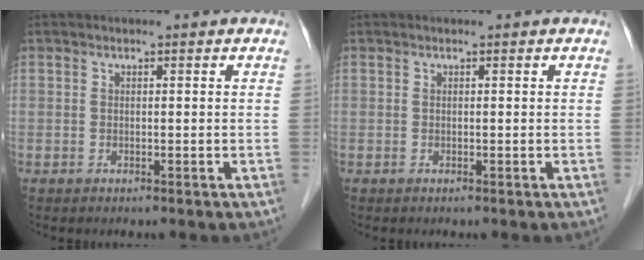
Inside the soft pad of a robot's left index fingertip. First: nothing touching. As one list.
[{"total": 0.0}]